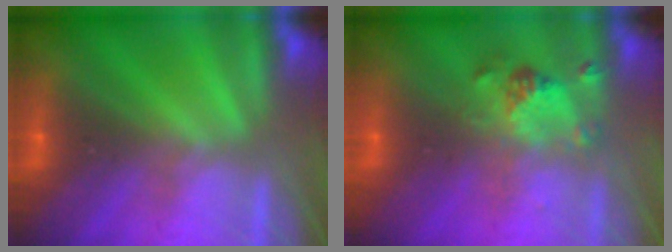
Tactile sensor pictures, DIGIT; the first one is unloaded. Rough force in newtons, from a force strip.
{"total": 2.4}